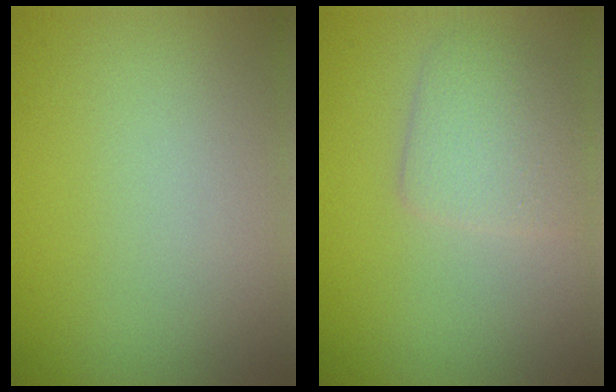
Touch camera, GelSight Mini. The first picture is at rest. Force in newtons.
{"total": 3.0, "press": 3.0, "slide": 0.1}